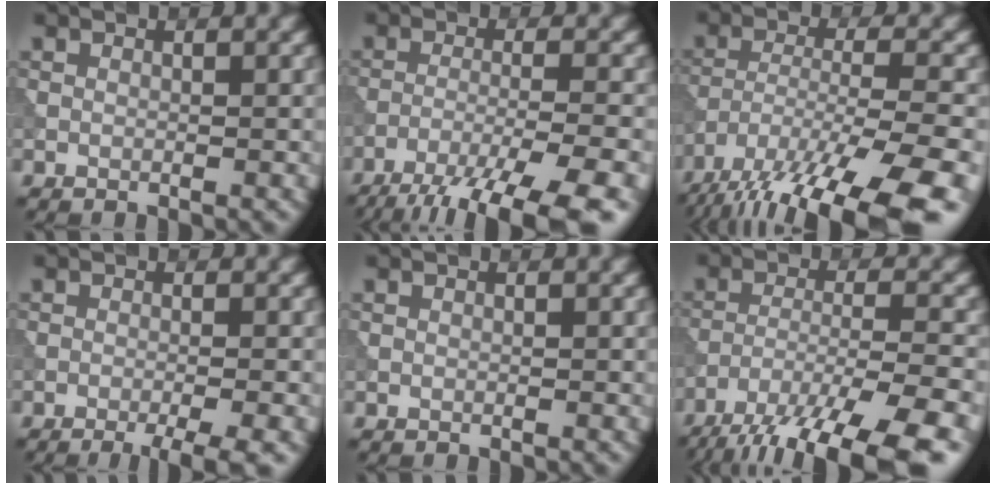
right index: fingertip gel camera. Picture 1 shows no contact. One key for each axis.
{"total": 11.8, "fx": -9.0, "fy": 2.2, "fz": 7.3, "tx": -0.119, "ty": -0.026, "tz": -0.130}
{"total": 15.2, "fx": -11.1, "fy": 4.0, "fz": 9.5, "tx": -0.190, "ty": -0.042, "tz": -0.162}
{"total": 4.1, "fx": -2.2, "fy": 0.7, "fz": 3.3, "tx": -0.044, "ty": 0.001, "tz": -0.037}
{"total": 0.0}
{"total": 14.0, "fx": -10.7, "fy": 3.8, "fz": 8.1, "tx": -0.155, "ty": -0.037, "tz": -0.153}